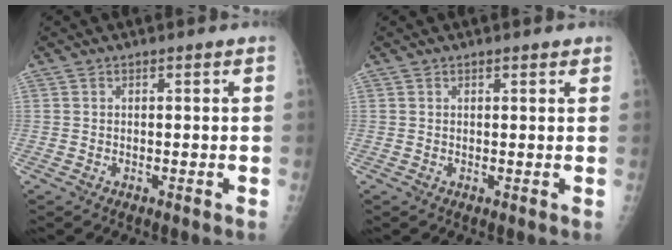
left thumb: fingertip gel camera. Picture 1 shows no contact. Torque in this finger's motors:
{"motor_torque": [-0.14, -0.05, -0.34, -0.11, 0.04]}